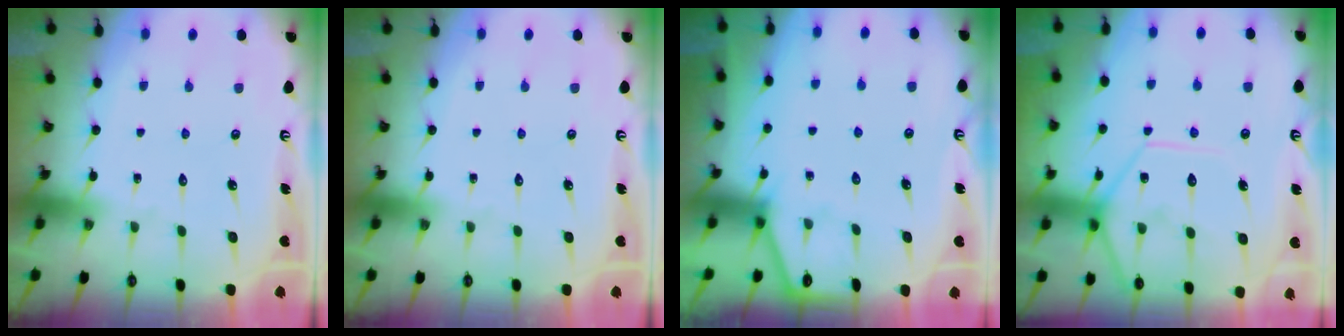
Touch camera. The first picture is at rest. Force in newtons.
{"total": 0.0}
{"total": 1.5, "press": 1.5, "slide": 0.2}
{"total": 12.1, "press": 12.0, "slide": 1.4}